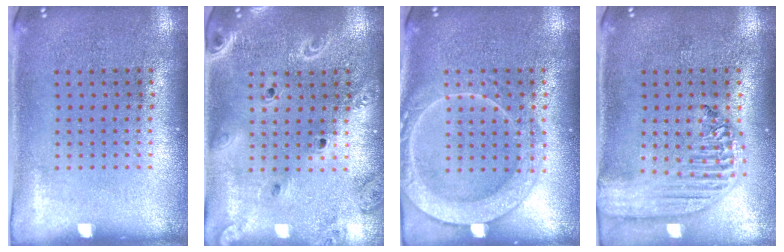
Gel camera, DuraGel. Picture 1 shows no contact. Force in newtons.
{"total": 2.2, "press": 2.0, "slide": 0.9}
{"total": 3.4, "press": 3.3, "slide": 0.5}
{"total": 2.3, "press": 1.9, "slide": 1.2}